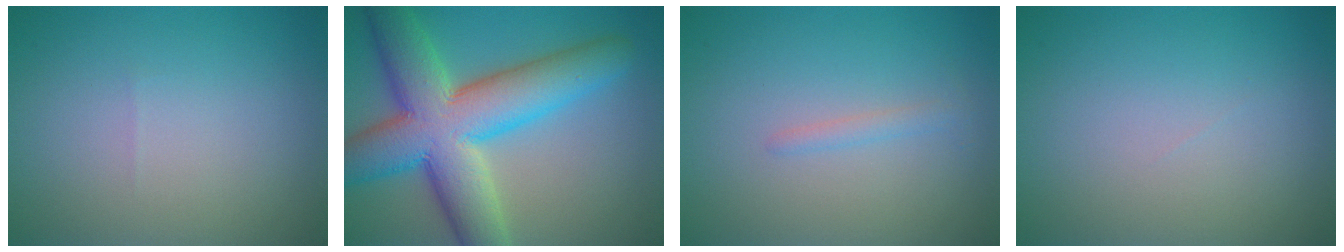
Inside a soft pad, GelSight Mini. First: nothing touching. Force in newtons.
{"total": 12.0, "press": 12.0, "slide": 0.5}
{"total": 1.0, "press": 1.0, "slide": 0.0}
{"total": 0.0}